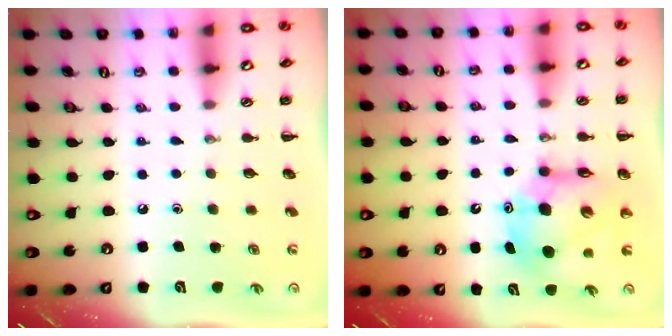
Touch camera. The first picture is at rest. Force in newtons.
{"total": 10.7, "press": 10.3, "slide": 3.1}